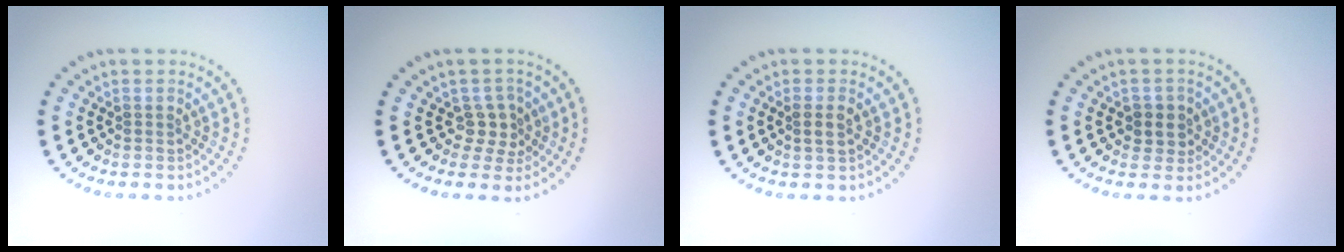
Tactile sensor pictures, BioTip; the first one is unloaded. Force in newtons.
{"total": 2.2, "press": 1.5, "slide": 1.5}
{"total": 1.3, "press": 1.2, "slide": 0.6}
{"total": 2.0, "press": 1.8, "slide": 0.9}